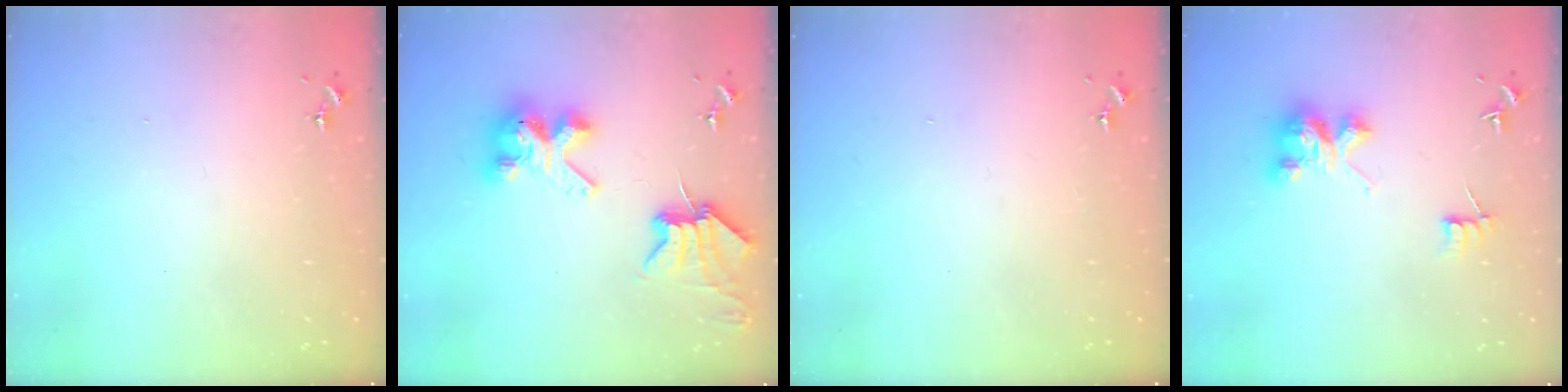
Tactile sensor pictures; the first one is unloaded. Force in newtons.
{"total": 9.8, "press": 9.8, "slide": 1.0}
{"total": 0.0}
{"total": 7.2, "press": 7.2, "slide": 0.6}